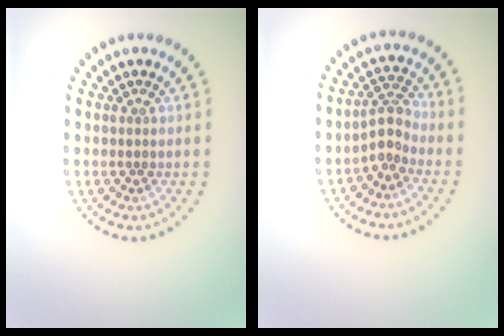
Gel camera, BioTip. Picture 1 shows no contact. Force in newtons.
{"total": 2.2, "press": 1.5, "slide": 1.6}